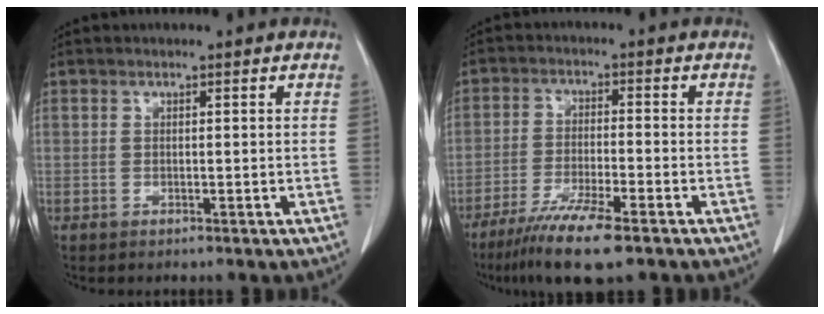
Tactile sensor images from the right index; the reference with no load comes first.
{"total": 9.8, "force": [-6.8, 0.6, 7.0], "torque": [-0.124, -0.026, -0.113]}